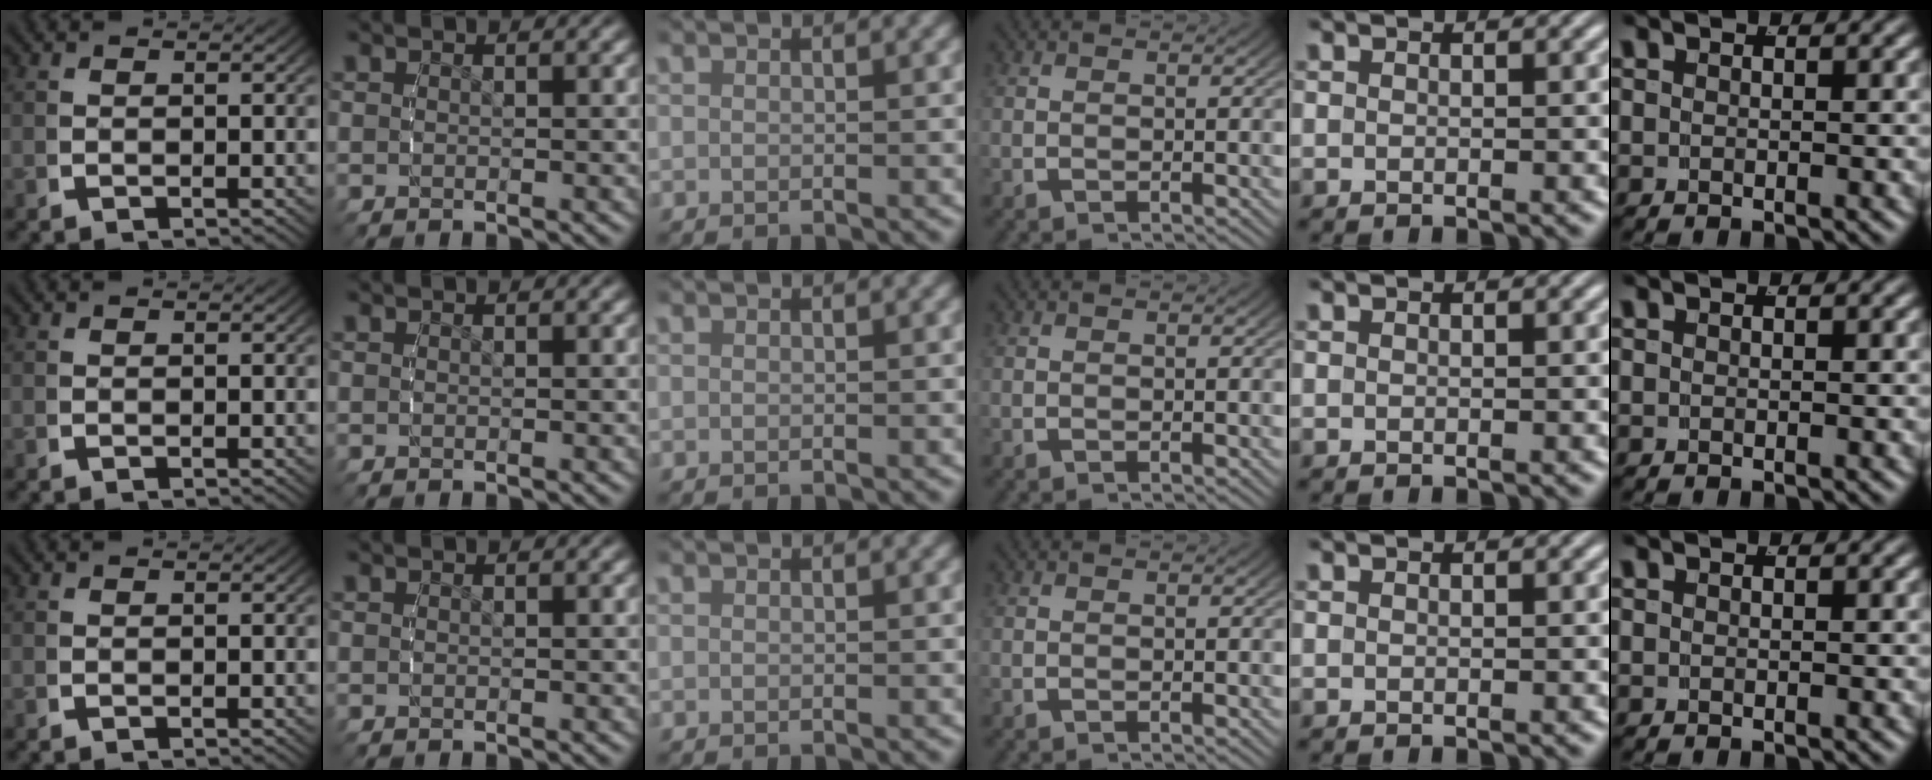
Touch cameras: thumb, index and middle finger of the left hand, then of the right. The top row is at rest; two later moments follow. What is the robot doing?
{"motion": "reach", "object": "calculator"}